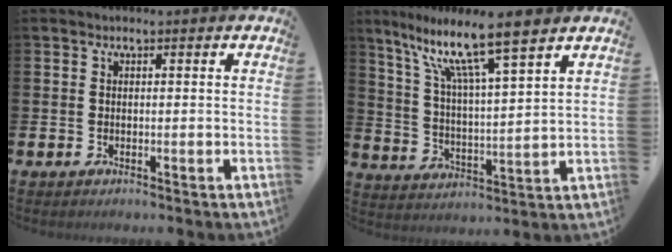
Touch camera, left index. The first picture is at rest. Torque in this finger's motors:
{"motor_torque": [0.27, -0.20, 1.05, 0.21]}